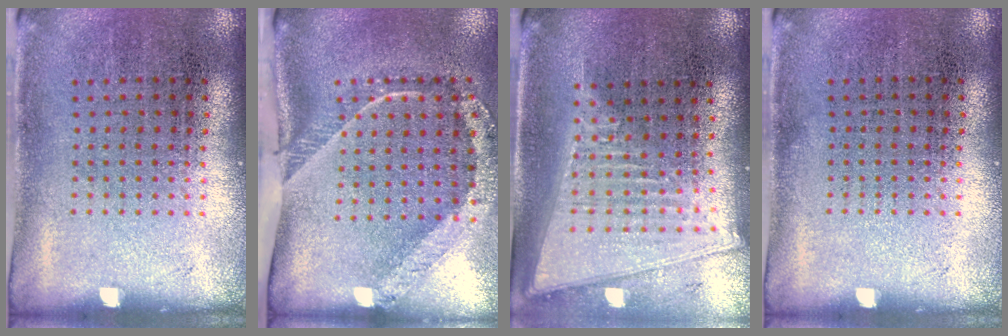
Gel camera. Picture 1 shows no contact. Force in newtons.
{"total": 2.5, "press": 1.6, "slide": 1.9}
{"total": 2.1, "press": 1.8, "slide": 1.1}
{"total": 0.0}